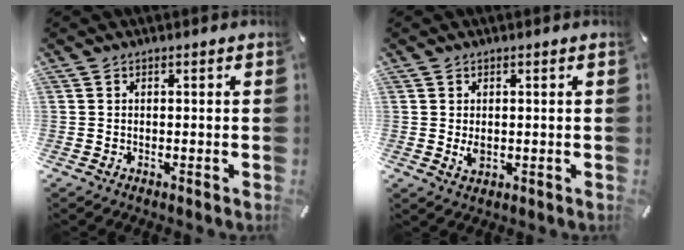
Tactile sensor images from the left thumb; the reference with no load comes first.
{"total": 2.4, "force": [0.1, 1.6, 1.7], "torque": [-0.031, -0.004, -0.001]}